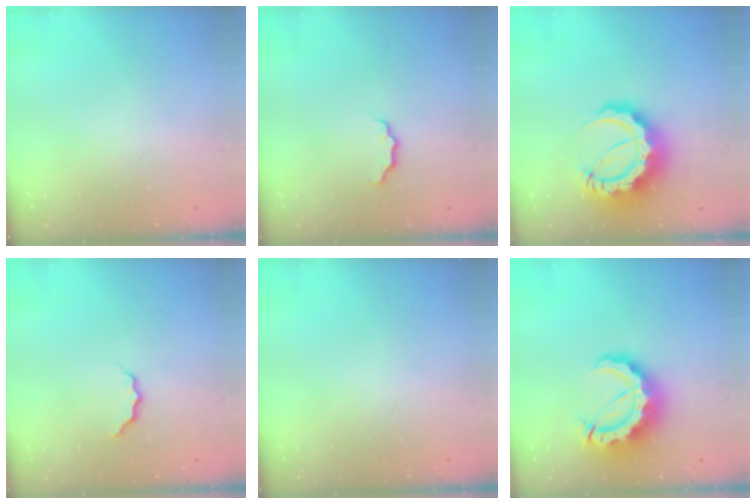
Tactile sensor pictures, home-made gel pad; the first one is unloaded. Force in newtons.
{"total": 3.5, "press": 3.5, "slide": 0.4}
{"total": 15.0, "press": 14.9, "slide": 1.5}
{"total": 3.7, "press": 3.7, "slide": 0.4}
{"total": 0.0}
{"total": 14.6, "press": 14.5, "slide": 1.6}